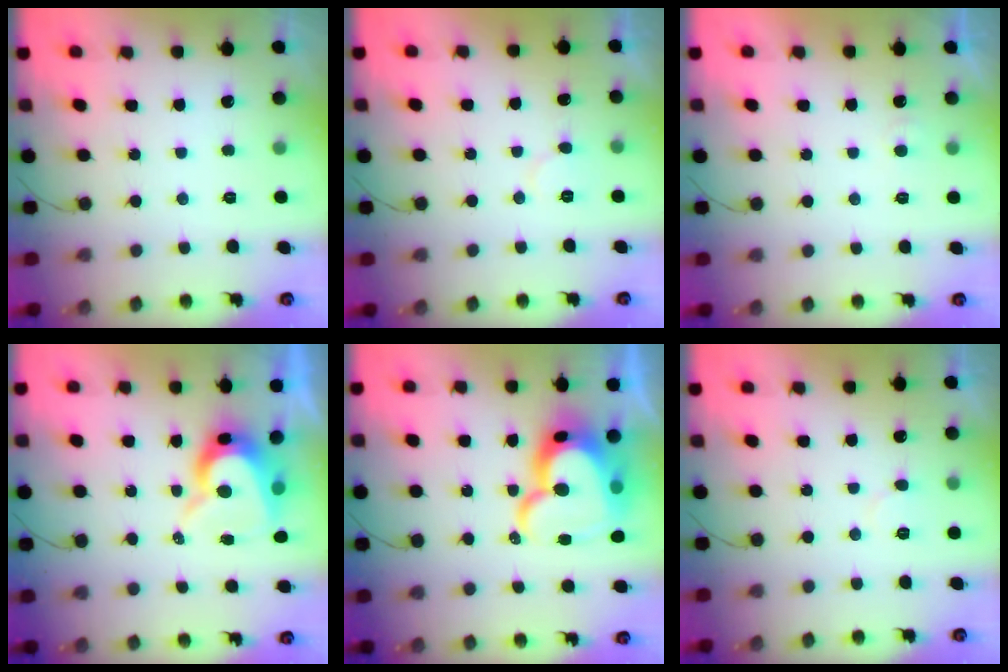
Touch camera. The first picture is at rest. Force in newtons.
{"total": 4.8, "press": 4.7, "slide": 0.4}
{"total": 3.5, "press": 3.4, "slide": 0.3}
{"total": 9.3, "press": 9.2, "slide": 0.7}
{"total": 22.4, "press": 22.3, "slide": 2.2}
{"total": 5.3, "press": 5.3, "slide": 0.4}